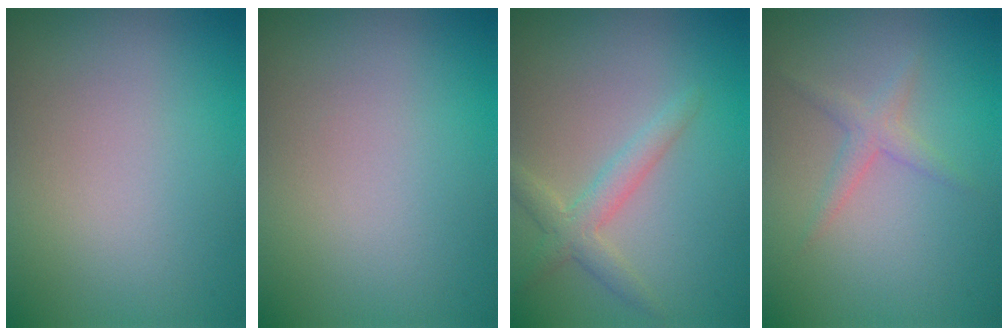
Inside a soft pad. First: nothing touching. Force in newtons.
{"total": 0.0}
{"total": 2.5, "press": 2.5, "slide": 0.2}
{"total": 1.6, "press": 1.6, "slide": 0.1}